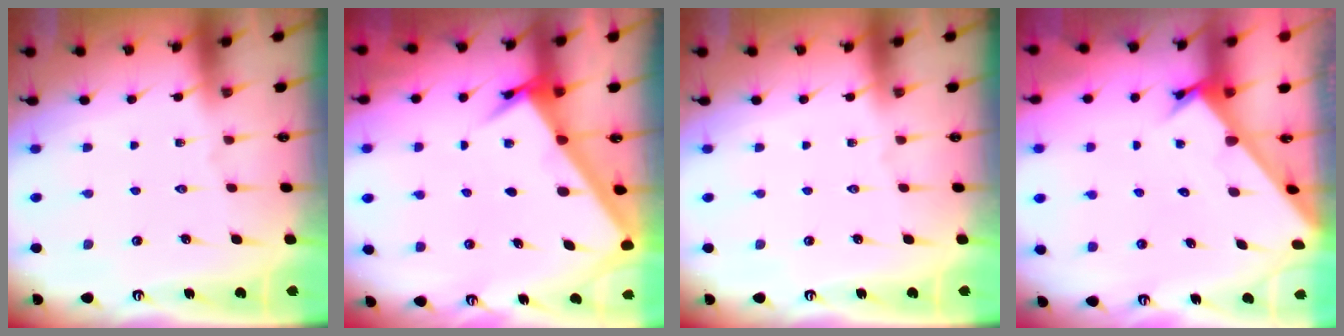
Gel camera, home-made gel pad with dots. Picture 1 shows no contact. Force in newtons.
{"total": 4.2, "press": 4.1, "slide": 0.5}
{"total": 0.0}
{"total": 2.1, "press": 2.1, "slide": 0.1}